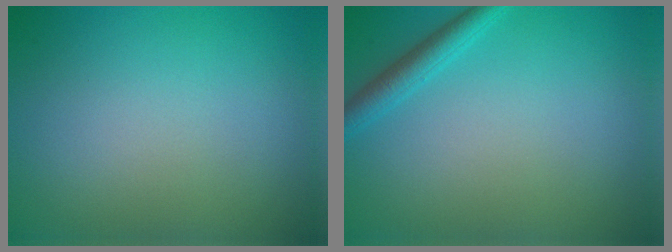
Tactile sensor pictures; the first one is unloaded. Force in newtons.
{"total": 2.2, "press": 2.2, "slide": 0.1}